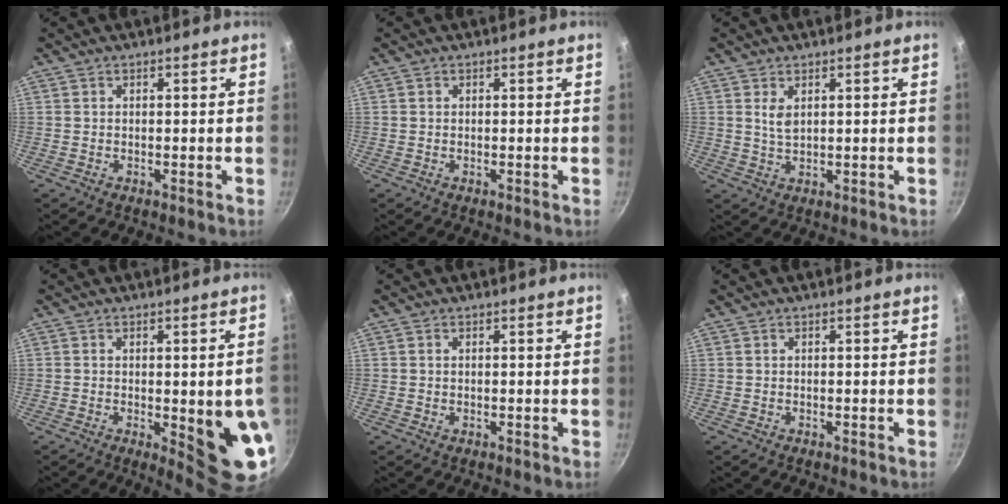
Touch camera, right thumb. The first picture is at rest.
{"total": 0.6, "force": [0.2, 0.5, 0.2], "torque": [-0.002, 0.003, 0.002]}
{"total": 2.9, "force": [1.1, 1.5, 2.2], "torque": [-0.039, -0.010, 0.024]}
{"total": 11.8, "force": [-1.9, 3.2, 11.2], "torque": [-0.109, -0.006, -0.014]}
{"total": 0.0}
{"total": 0.0}